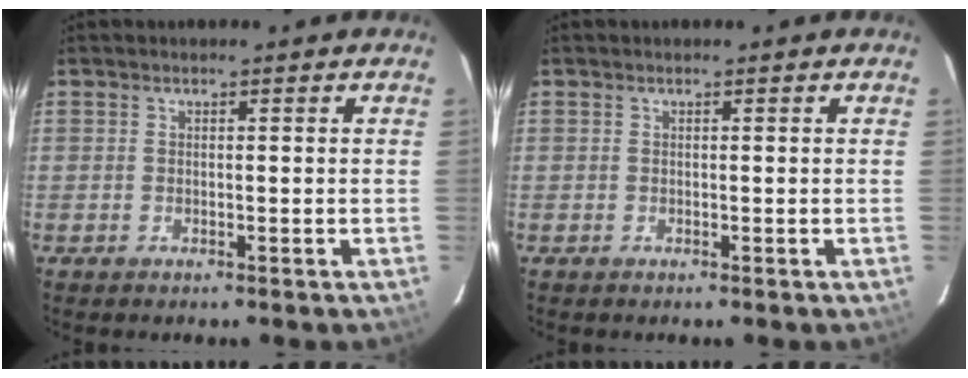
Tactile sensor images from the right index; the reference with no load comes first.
{"total": 0.0}